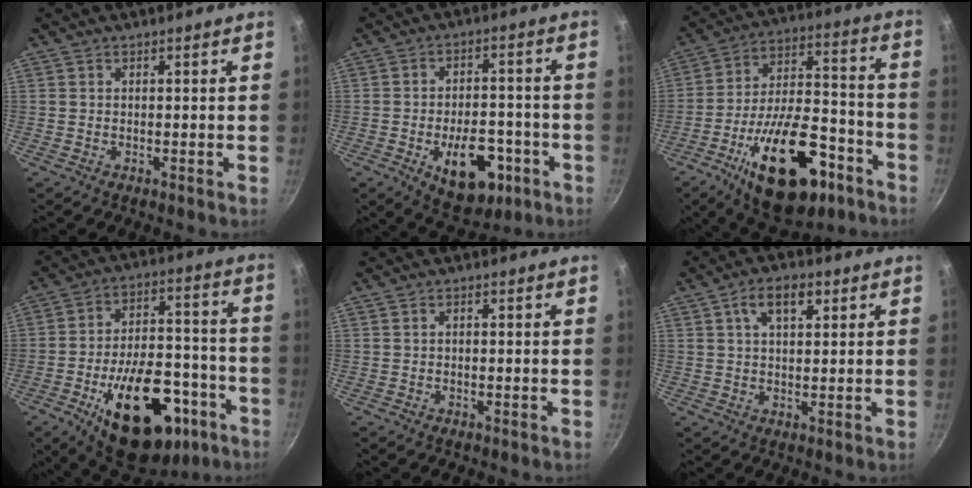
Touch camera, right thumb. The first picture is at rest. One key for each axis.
{"total": 13.8, "fx": -5.1, "fy": 8.1, "fz": 10.0, "tx": -0.105, "ty": 0.023, "tz": -0.060}
{"total": 24.9, "fx": -12.2, "fy": 11.9, "fz": 18.2, "tx": -0.262, "ty": 0.070, "tz": -0.180}
{"total": 26.8, "fx": -12.1, "fy": 14.4, "fz": 19.1, "tx": -0.244, "ty": 0.063, "tz": -0.159}
{"total": 0.5, "fx": -0.1, "fy": 0.3, "fz": 0.4, "tx": -0.006, "ty": 0.005, "tz": 0.000}
{"total": 6.3, "fx": 2.6, "fy": 3.2, "fz": 4.7, "tx": -0.066, "ty": 0.002, "tz": 0.041}